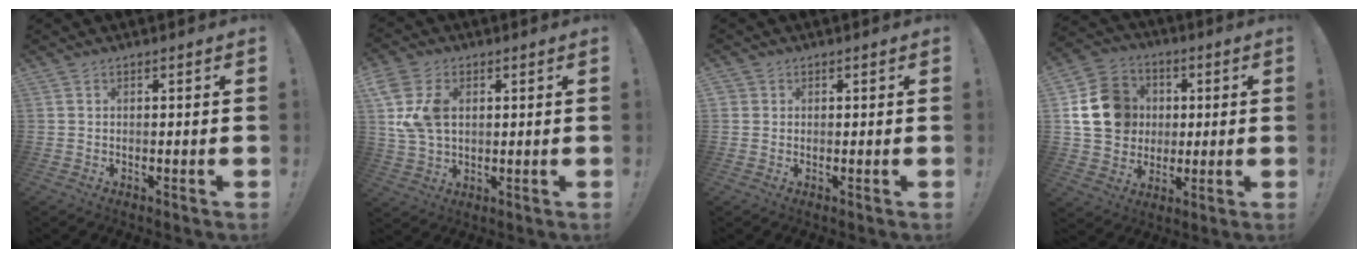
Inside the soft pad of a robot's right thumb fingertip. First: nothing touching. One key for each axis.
{"total": 11.6, "fx": 2.8, "fy": 8.2, "fz": 7.7, "tx": -0.150, "ty": -0.004, "tz": 0.055}
{"total": 1.3, "fx": 0.4, "fy": 1.2, "fz": 0.3, "tx": -0.002, "ty": -0.001, "tz": 0.007}
{"total": 16.5, "fx": 2.2, "fy": 14.4, "fz": 7.7, "tx": -0.113, "ty": 0.008, "tz": 0.056}